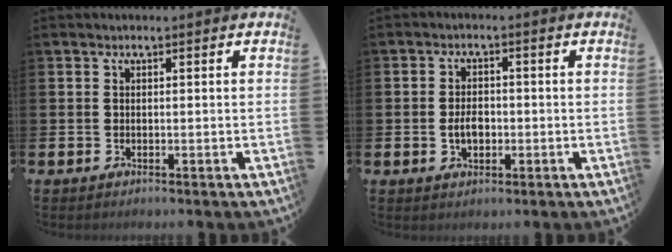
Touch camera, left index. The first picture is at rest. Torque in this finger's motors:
{"motor_torque": [0.17, 0.01, 0.12, 0.09]}